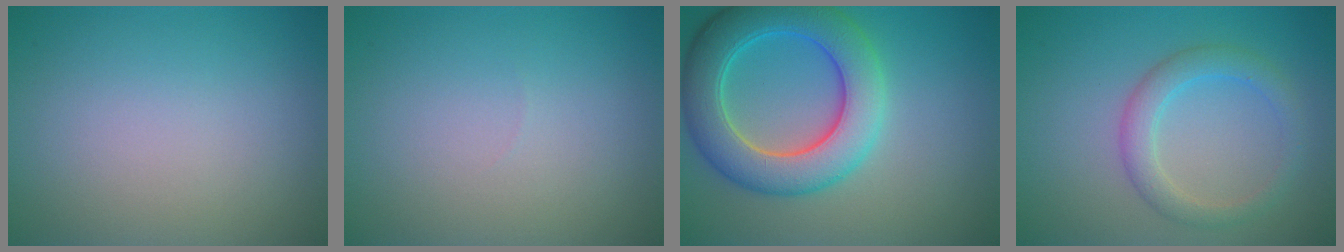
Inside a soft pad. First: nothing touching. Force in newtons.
{"total": 0.0}
{"total": 7.9, "press": 7.9, "slide": 0.3}
{"total": 2.9, "press": 2.9, "slide": 0.1}